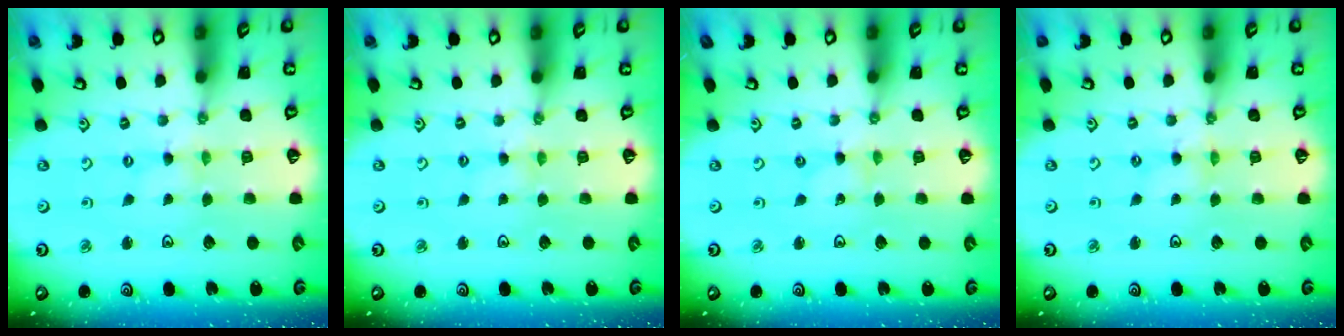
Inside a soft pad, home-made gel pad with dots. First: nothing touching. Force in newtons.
{"total": 1.3, "press": 1.2, "slide": 0.3}
{"total": 0.0}
{"total": 0.0}